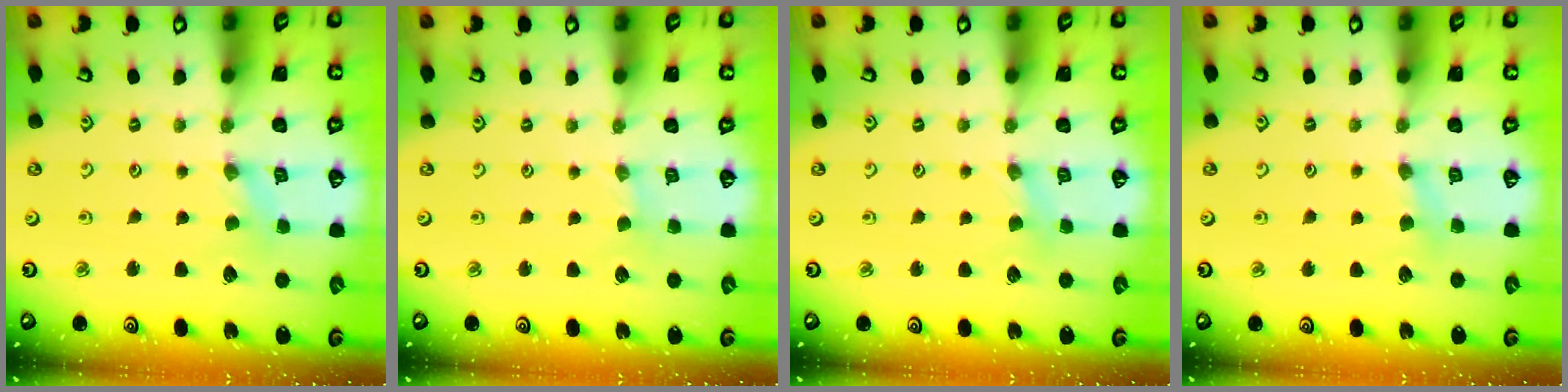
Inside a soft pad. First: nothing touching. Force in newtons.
{"total": 0.0}
{"total": 1.8, "press": 1.7, "slide": 0.3}
{"total": 2.5, "press": 2.5, "slide": 0.4}